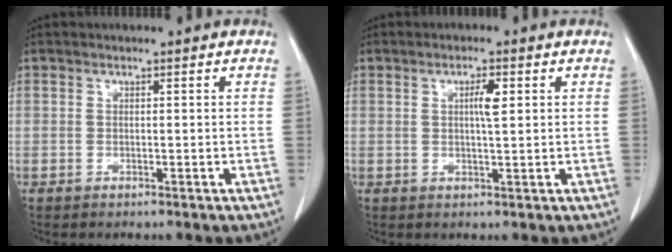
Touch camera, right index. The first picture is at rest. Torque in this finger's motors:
{"motor_torque": [0.16, 0.14, 0.06, 0.05]}